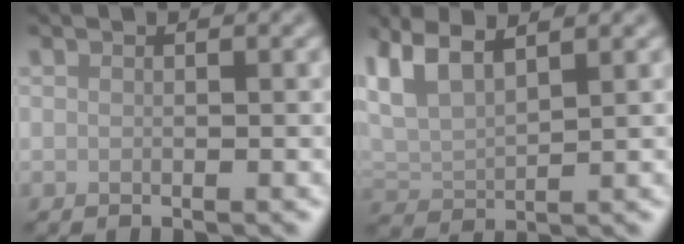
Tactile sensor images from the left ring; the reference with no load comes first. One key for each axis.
{"total": 3.9, "fx": 2.7, "fy": 1.2, "fz": 2.5, "tx": -0.066, "ty": 0.013, "tz": 0.055}